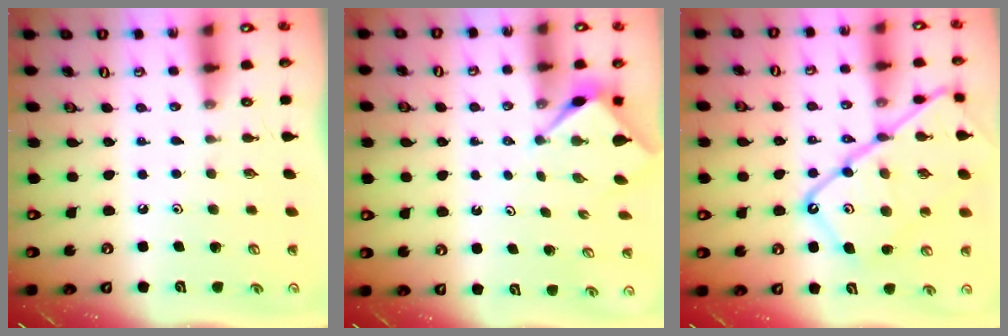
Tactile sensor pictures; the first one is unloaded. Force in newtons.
{"total": 2.9, "press": 2.9, "slide": 0.2}
{"total": 20.6, "press": 20.5, "slide": 2.0}